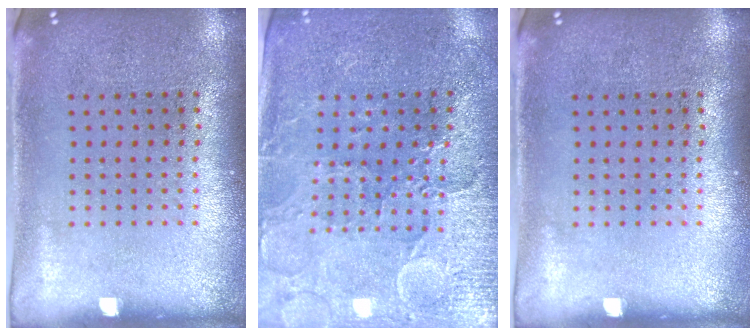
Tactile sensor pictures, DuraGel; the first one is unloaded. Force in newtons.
{"total": 3.3, "press": 3.2, "slide": 0.7}
{"total": 0.0}